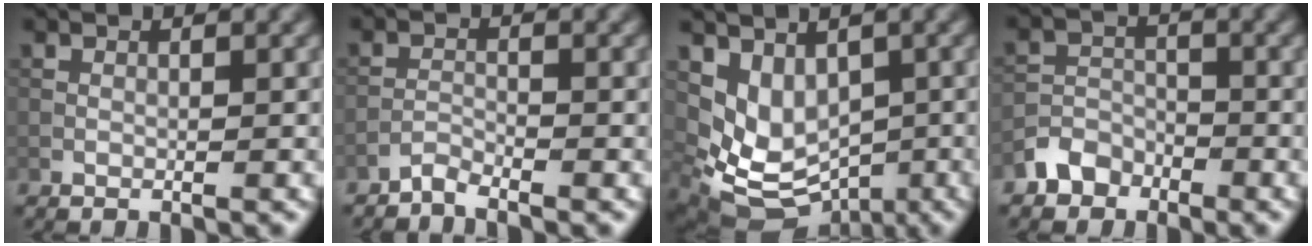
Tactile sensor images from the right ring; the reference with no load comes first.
{"total": 1.2, "force": [-1.2, 0.1, 0.3], "torque": [-0.005, 0.003, -0.027]}
{"total": 7.2, "force": [-0.1, 5.8, 4.3], "torque": [-0.067, -0.002, 0.023]}
{"total": 2.8, "force": [-2.1, 1.9, 0.4], "torque": [-0.001, 0.005, -0.045]}